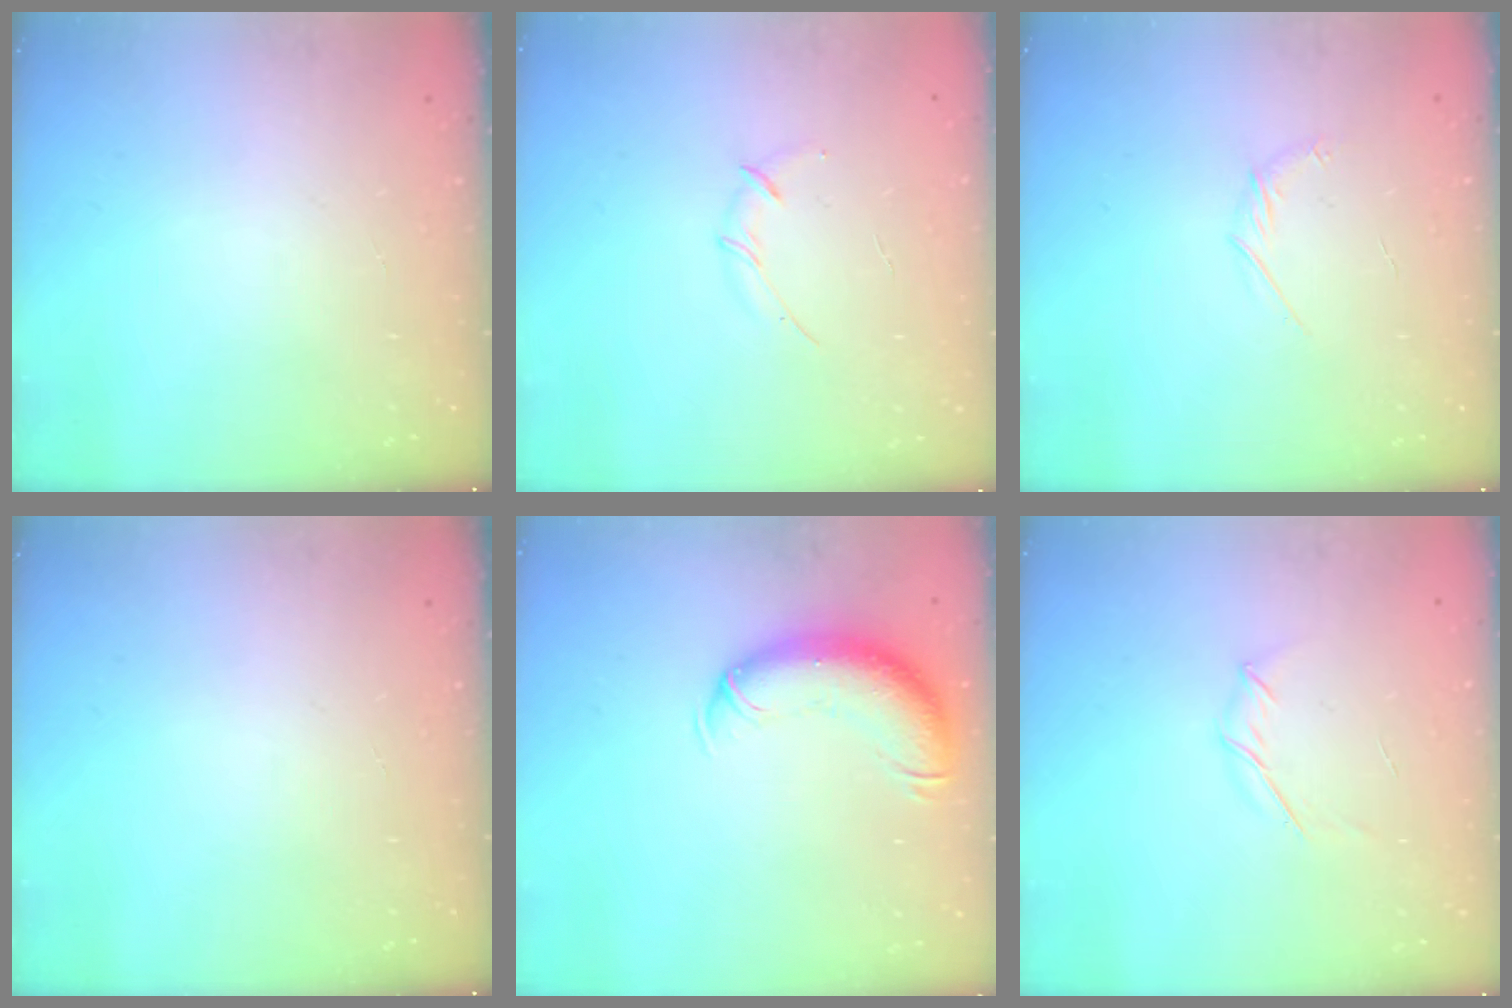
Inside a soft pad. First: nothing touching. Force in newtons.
{"total": 3.0, "press": 2.9, "slide": 0.8}
{"total": 4.3, "press": 4.1, "slide": 1.1}
{"total": 0.0}
{"total": 12.5, "press": 12.2, "slide": 3.0}
{"total": 3.8, "press": 3.7, "slide": 0.9}